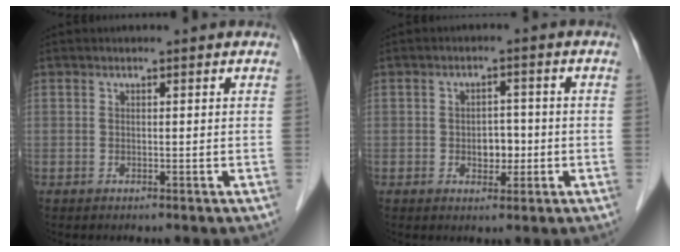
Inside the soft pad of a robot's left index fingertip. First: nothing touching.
{"total": 3.5, "force": [-0.9, 2.3, 2.4], "torque": [-0.033, 0.005, -0.009]}